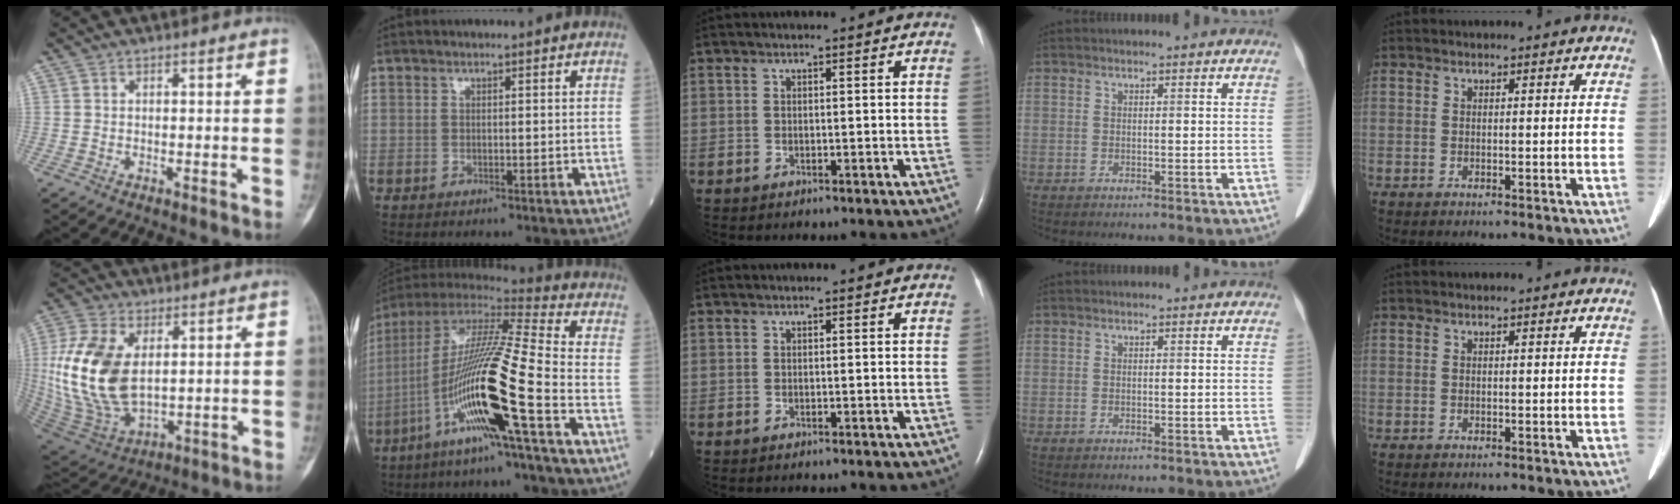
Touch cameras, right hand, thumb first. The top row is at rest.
{"thumb": {"total": 18.9, "force": [2.4, 11.2, 15.1], "torque": [-0.311, -0.016, 0.056]}, "index": {"total": 19.2, "force": [-6.7, -0.7, 17.9], "torque": [-0.363, -0.019, -0.140]}}